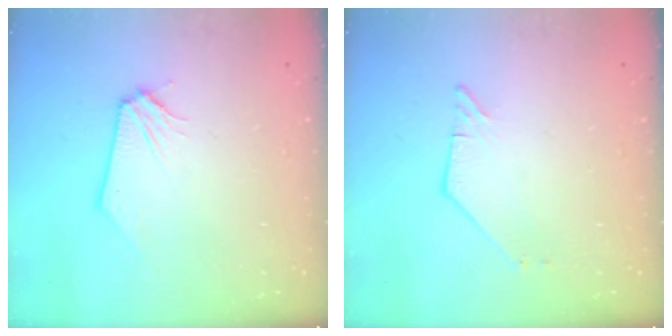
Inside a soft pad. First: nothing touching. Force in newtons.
{"total": 2.7, "press": 2.7, "slide": 0.4}